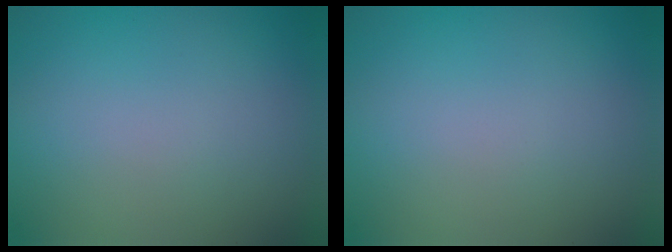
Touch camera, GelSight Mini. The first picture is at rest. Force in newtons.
{"total": 0.0}